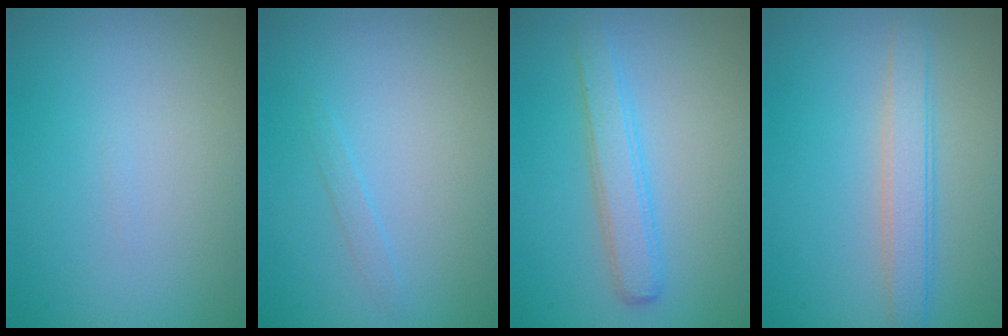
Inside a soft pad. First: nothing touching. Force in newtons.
{"total": 0.7, "press": 0.7, "slide": 0.1}
{"total": 2.9, "press": 2.9, "slide": 0.1}
{"total": 3.0, "press": 3.0, "slide": 0.1}